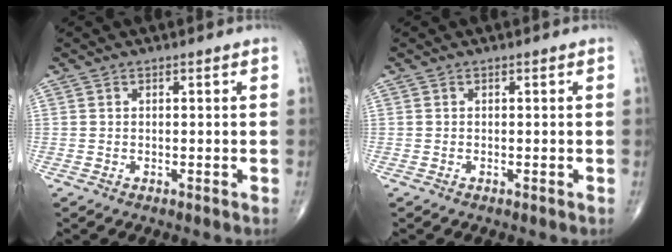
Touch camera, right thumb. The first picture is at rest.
{"total": 0.0}